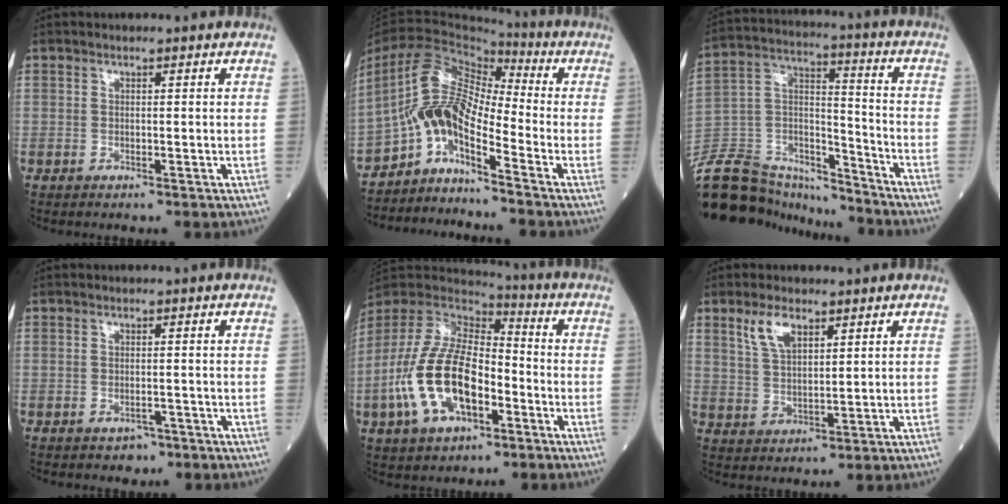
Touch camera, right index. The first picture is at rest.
{"total": 8.8, "force": [-4.9, 2.2, 6.9], "torque": [-0.148, 0.020, -0.093]}
{"total": 25.3, "force": [-22.4, 8.7, 7.9], "torque": [-0.228, 0.012, -0.369]}
{"total": 1.1, "force": [-0.5, 0.5, 0.8], "torque": [-0.014, -0.003, -0.004]}
{"total": 17.0, "force": [-5.0, 8.0, 14.1], "torque": [-0.308, 0.007, -0.088]}
{"total": 5.7, "force": [3.4, 2.4, 3.9], "torque": [-0.085, 0.005, 0.071]}